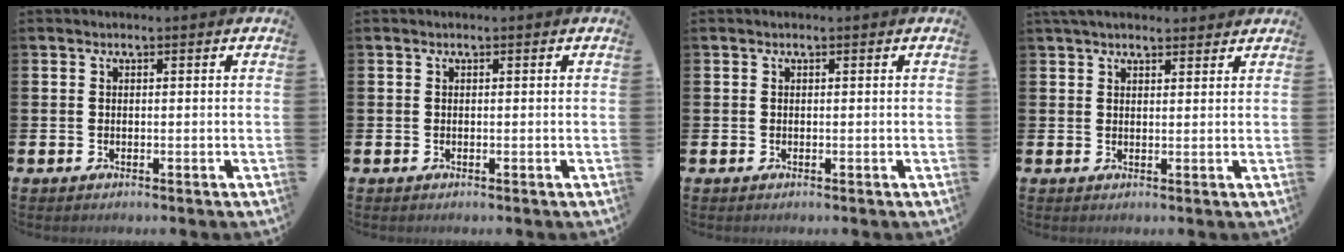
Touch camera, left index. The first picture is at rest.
{"total": 0.0}
{"total": 0.0}
{"total": 3.2, "force": [2.9, 0.9, 1.0], "torque": [-0.018, -0.006, 0.052]}